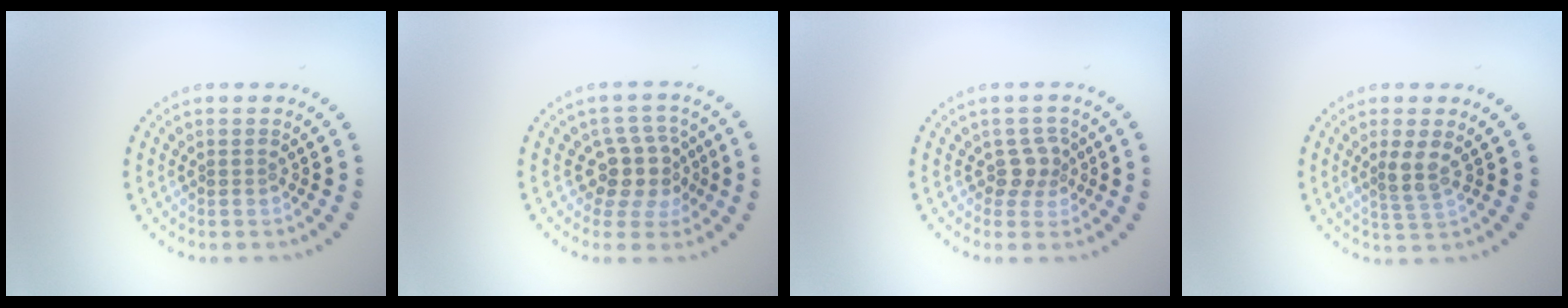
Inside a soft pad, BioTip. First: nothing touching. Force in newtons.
{"total": 3.7, "press": 3.0, "slide": 2.2}
{"total": 2.1, "press": 1.7, "slide": 1.3}
{"total": 2.1, "press": 1.7, "slide": 1.3}